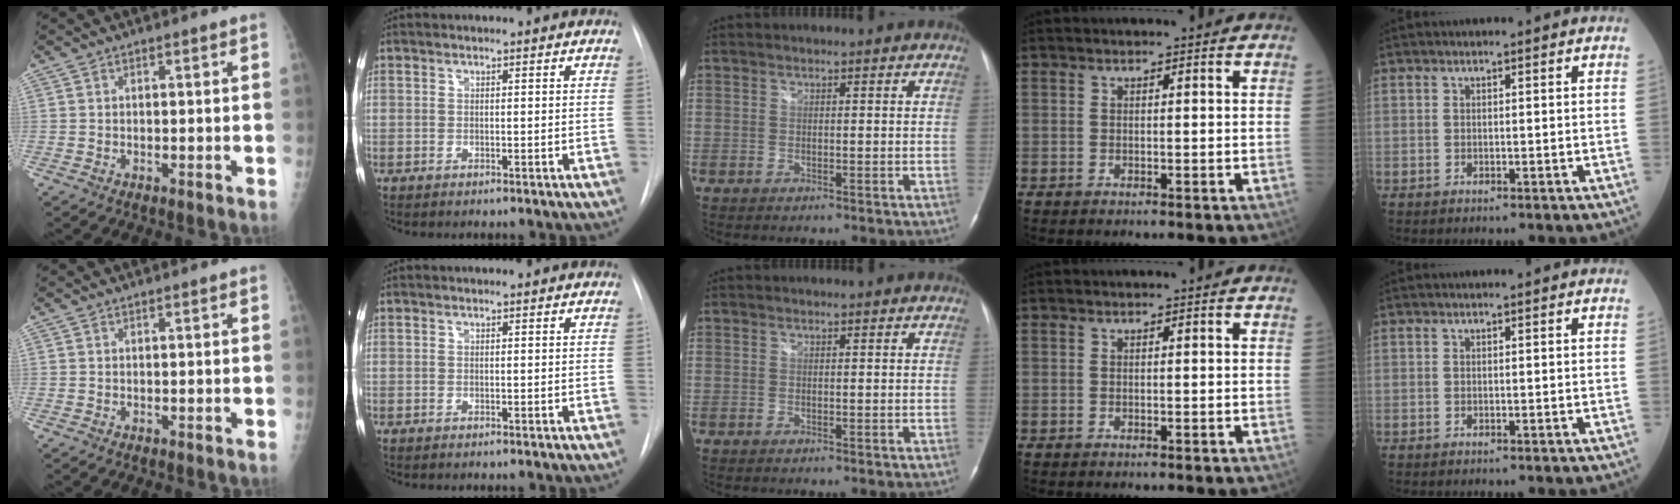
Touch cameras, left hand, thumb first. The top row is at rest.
{}